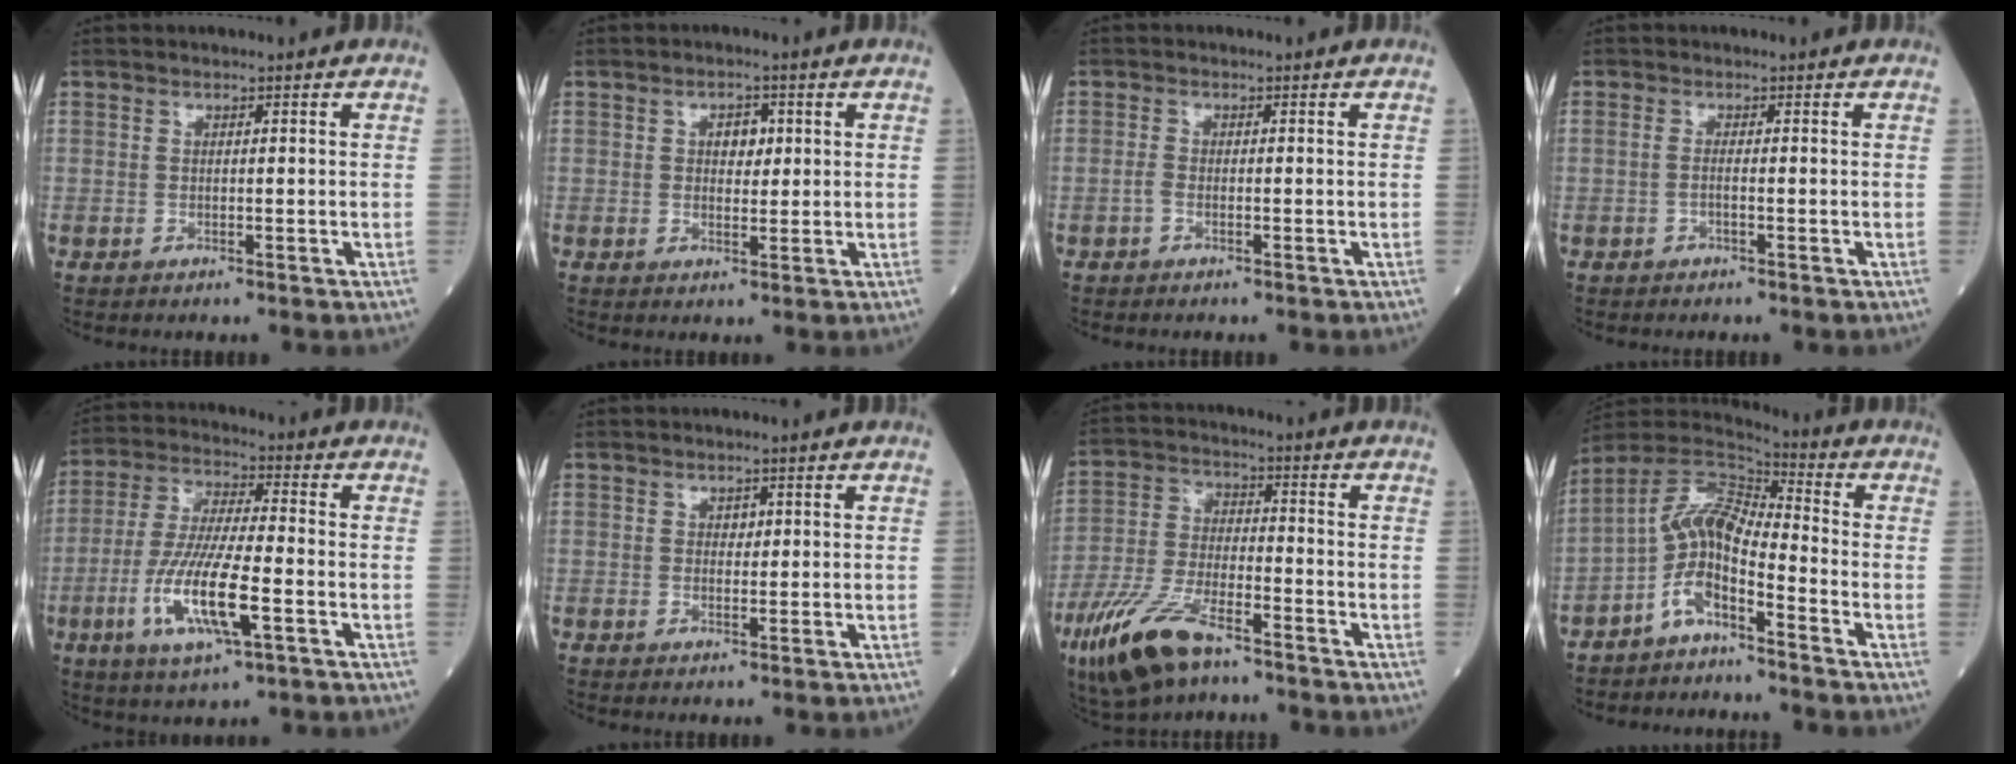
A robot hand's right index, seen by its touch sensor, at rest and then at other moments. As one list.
[{"total": 2.9, "force": [0.8, 1.8, 2.2], "torque": [-0.030, 0.004, 0.012]}, {"total": 0.8, "force": [-0.5, 0.2, 0.7], "torque": [-0.019, -0.001, -0.010]}, {"total": 0.8, "force": [-0.4, 0.0, 0.7], "torque": [-0.013, 0.002, -0.009]}, {"total": 12.6, "force": [-4.1, 1.9, 11.8], "torque": [-0.236, -0.015, -0.076]}, {"total": 1.1, "force": [0.4, 0.8, 0.7], "torque": [-0.007, -0.002, 0.006]}, {"total": 12.2, "force": [-8.2, 3.6, 8.4], "torque": [-0.179, -0.022, -0.156]}, {"total": 8.6, "force": [-4.4, 2.7, 7.0], "torque": [-0.146, 0.024, -0.090]}]